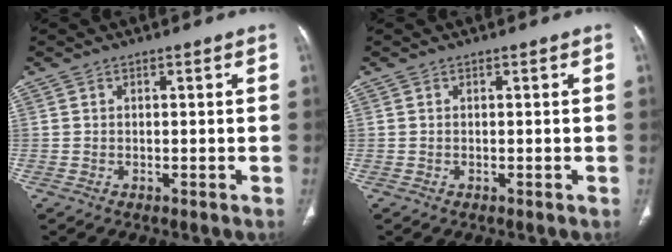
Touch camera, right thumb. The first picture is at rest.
{"total": 0.0}